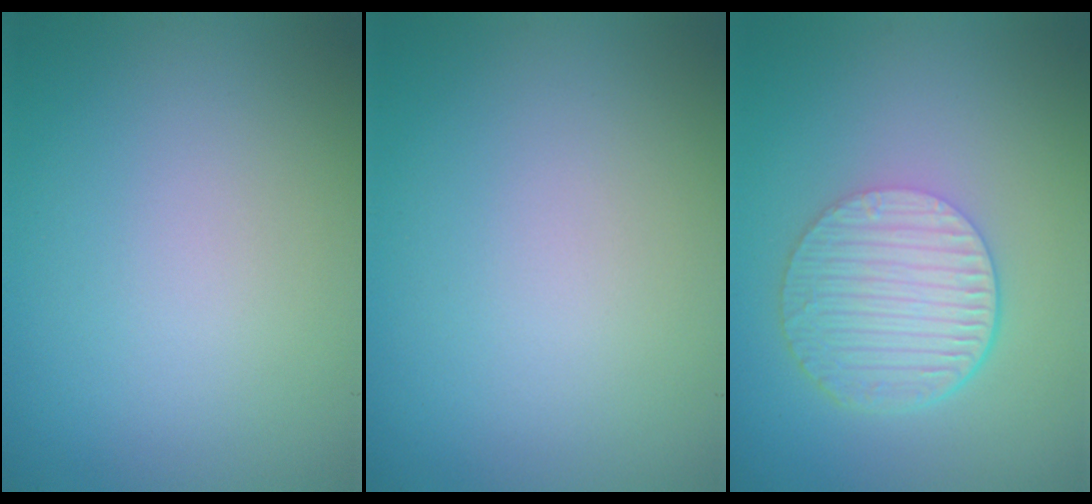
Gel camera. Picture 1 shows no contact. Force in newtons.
{"total": 0.0}
{"total": 6.1, "press": 4.1, "slide": 4.5}